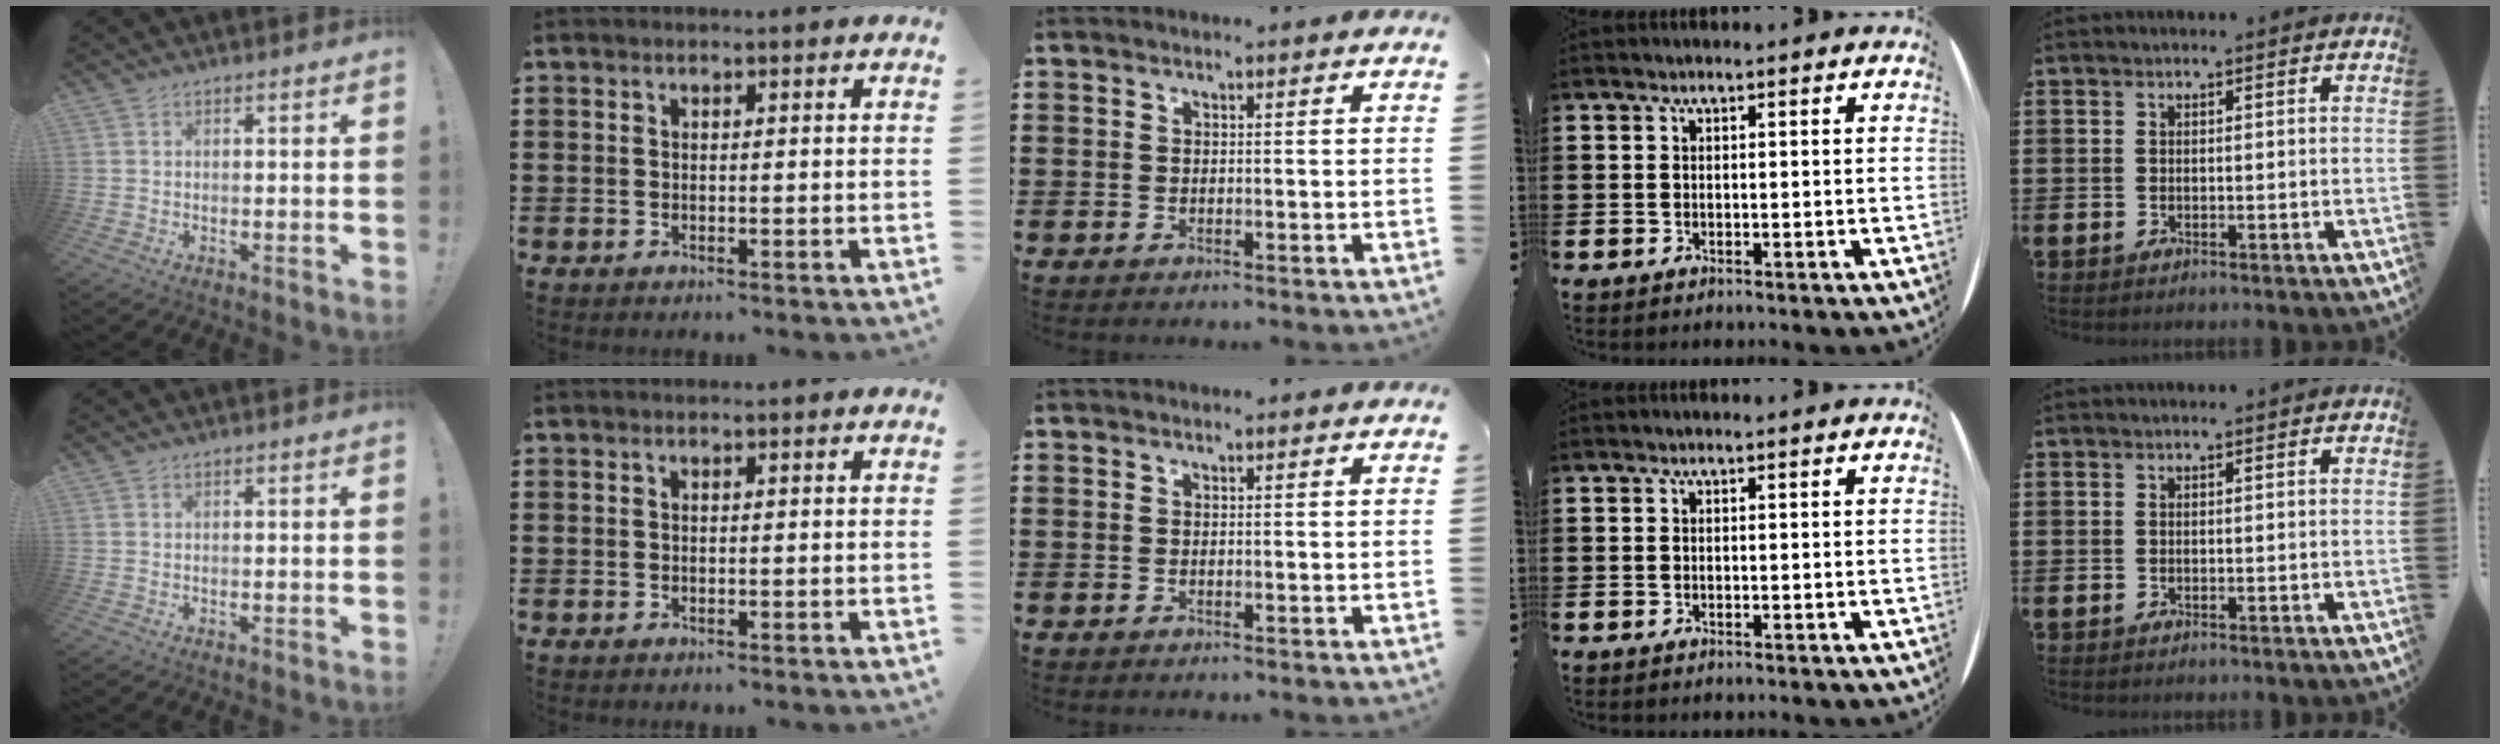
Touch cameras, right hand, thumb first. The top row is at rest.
{}